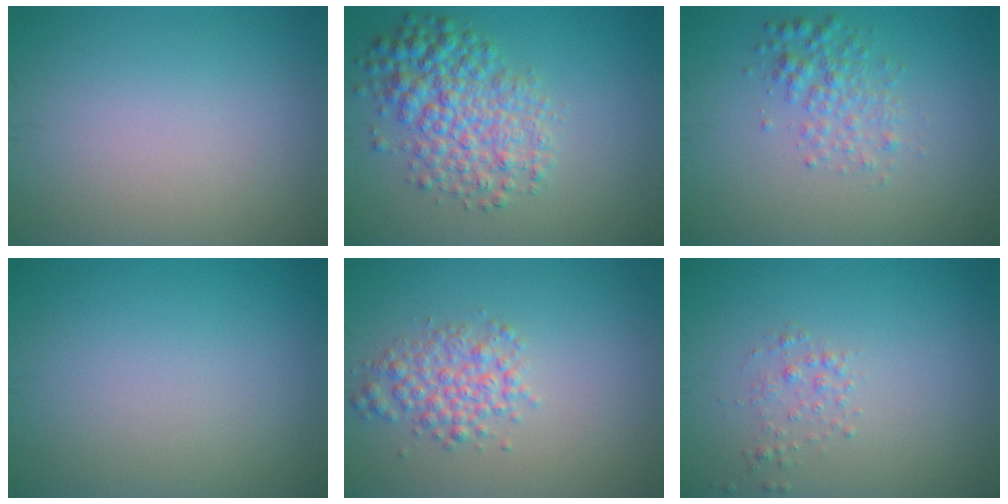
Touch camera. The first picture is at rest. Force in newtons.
{"total": 5.6, "press": 5.6, "slide": 0.1}
{"total": 2.5, "press": 2.5, "slide": 0.0}
{"total": 0.0}
{"total": 3.0, "press": 3.0, "slide": 0.1}
{"total": 1.3, "press": 1.2, "slide": 0.1}